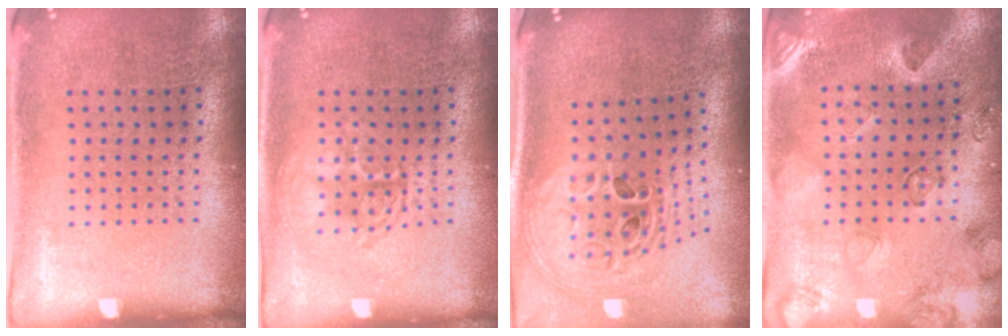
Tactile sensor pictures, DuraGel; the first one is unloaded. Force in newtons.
{"total": 2.5, "press": 2.4, "slide": 0.3}
{"total": 2.5, "press": 1.8, "slide": 1.7}
{"total": 2.3, "press": 2.0, "slide": 1.1}